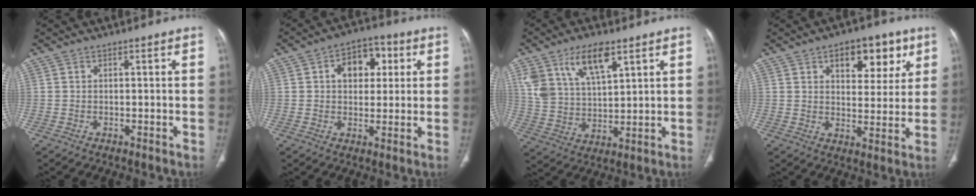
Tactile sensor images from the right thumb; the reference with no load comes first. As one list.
[{"total": 9.3, "force": [2.5, 6.4, 6.2], "torque": [-0.055, 0.011, 0.033]}, {"total": 12.2, "force": [6.9, 5.5, 8.4], "torque": [-0.146, -0.021, 0.141]}, {"total": 11.6, "force": [5.7, 6.6, 7.6], "torque": [-0.061, -0.020, 0.079]}]